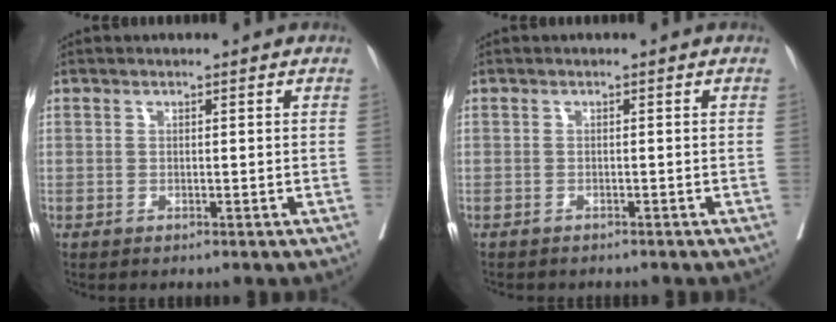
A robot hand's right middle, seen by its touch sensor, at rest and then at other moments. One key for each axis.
{"total": 3.5, "fx": -3.1, "fy": 1.1, "fz": 1.2, "tx": -0.021, "ty": -0.006, "tz": -0.037}